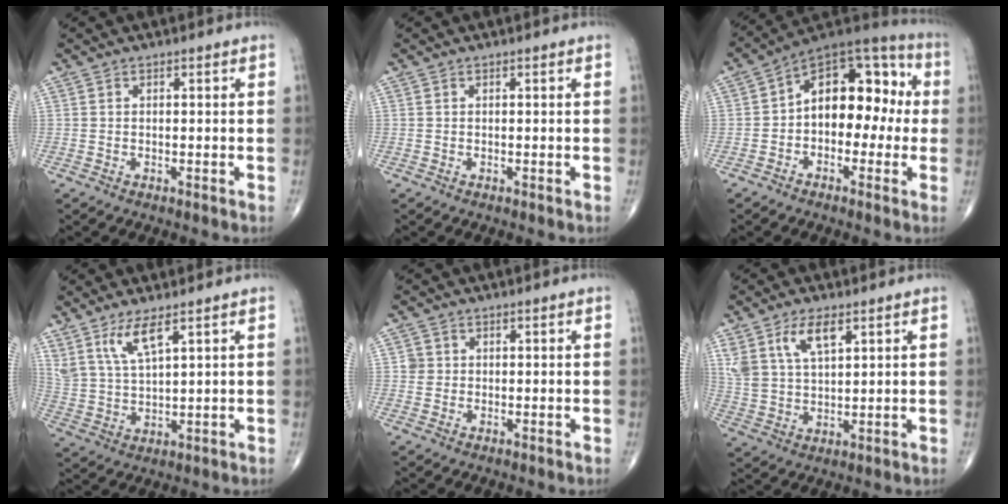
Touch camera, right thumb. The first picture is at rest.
{"total": 0.0}
{"total": 15.8, "force": [0.0, 10.0, 12.2], "torque": [-0.134, 0.053, -0.018]}
{"total": 7.0, "force": [4.5, 1.6, 5.1], "torque": [-0.111, -0.024, 0.100]}
{"total": 1.7, "force": [0.2, 1.6, 0.3], "torque": [0.005, 0.003, 0.003]}
{"total": 7.9, "force": [4.1, 3.7, 5.6], "torque": [-0.108, -0.013, 0.086]}